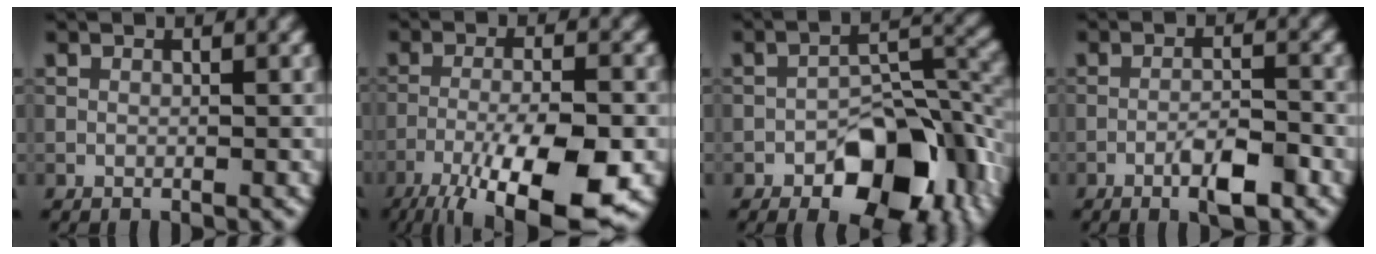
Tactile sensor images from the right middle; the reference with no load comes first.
{"total": 11.7, "force": [-6.7, 3.2, 9.0], "torque": [-0.160, -0.011, -0.112]}
{"total": 11.0, "force": [-5.6, 5.4, 7.7], "torque": [-0.096, 0.005, -0.092]}
{"total": 4.0, "force": [-2.2, 1.0, 3.2], "torque": [-0.058, 0.004, -0.039]}